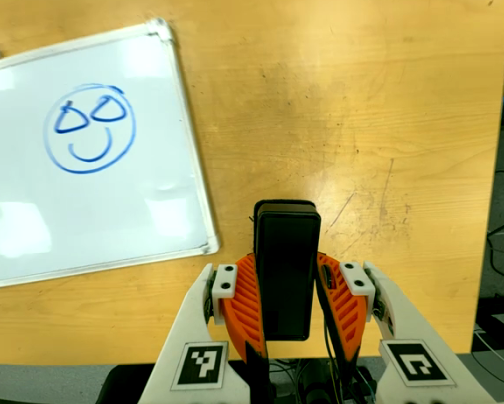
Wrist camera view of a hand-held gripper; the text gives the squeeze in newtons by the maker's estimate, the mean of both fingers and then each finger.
{"total": 5.1, "left": 3.1, "right": 7.0}